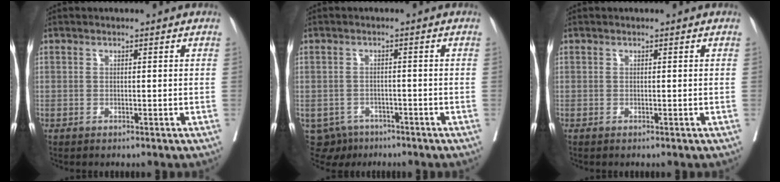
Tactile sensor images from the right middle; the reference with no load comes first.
{"total": 4.5, "force": [-3.1, 3.2, 0.3], "torque": [0.003, 0.003, -0.044]}
{"total": 0.0}